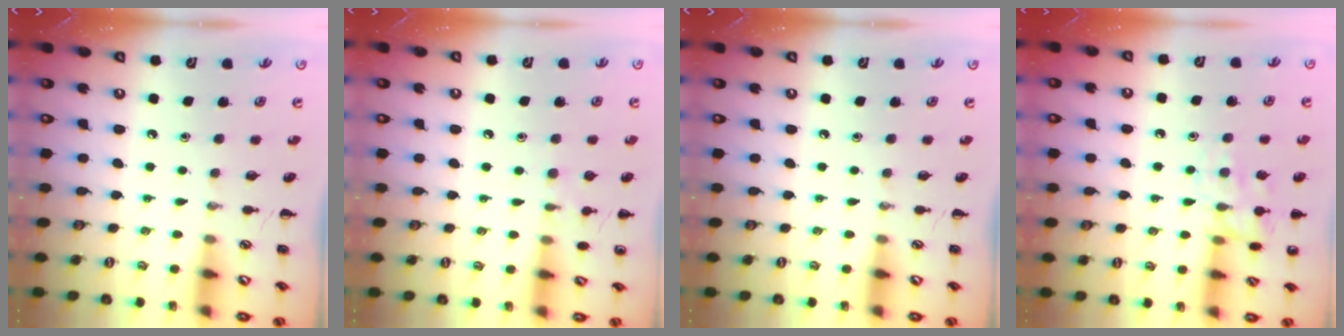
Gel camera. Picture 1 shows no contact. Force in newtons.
{"total": 6.1, "press": 5.9, "slide": 1.8}
{"total": 0.0}
{"total": 11.7, "press": 11.7, "slide": 0.7}